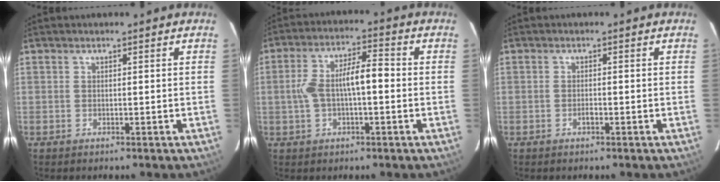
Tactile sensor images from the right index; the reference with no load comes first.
{"total": 8.2, "force": [-0.4, 2.5, 7.8], "torque": [-0.159, 0.029, -0.005]}
{"total": 0.9, "force": [-0.5, 0.3, 0.7], "torque": [-0.016, 0.001, -0.008]}